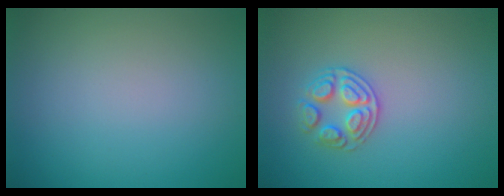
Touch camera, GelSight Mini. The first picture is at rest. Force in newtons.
{"total": 2.6, "press": 2.5, "slide": 0.8}